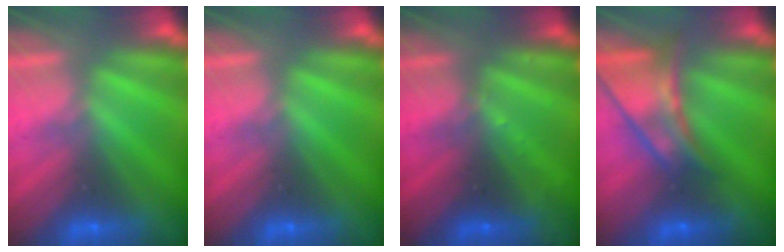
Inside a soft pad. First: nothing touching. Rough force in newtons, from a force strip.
{"total": 0.0}
{"total": 2.6}
{"total": 5.8}